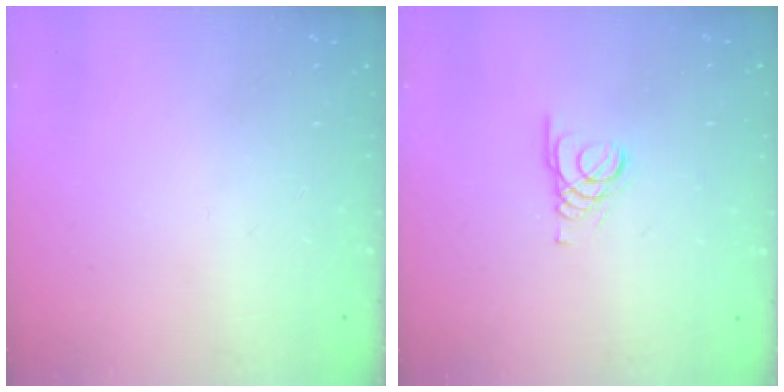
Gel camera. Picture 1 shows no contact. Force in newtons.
{"total": 1.4, "press": 1.4, "slide": 0.2}